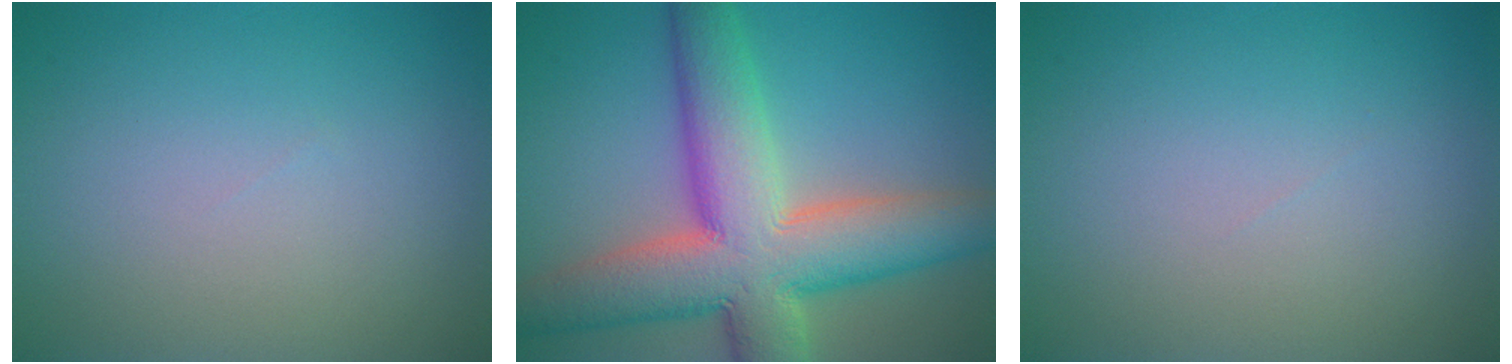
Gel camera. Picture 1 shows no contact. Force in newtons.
{"total": 12.0, "press": 12.0, "slide": 0.8}
{"total": 0.0}